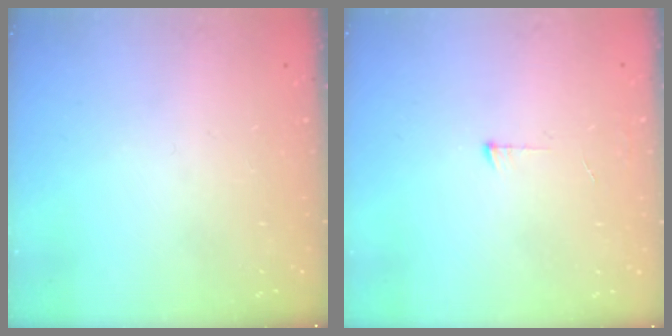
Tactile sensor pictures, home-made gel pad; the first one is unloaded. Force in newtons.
{"total": 3.6, "press": 3.6, "slide": 0.3}